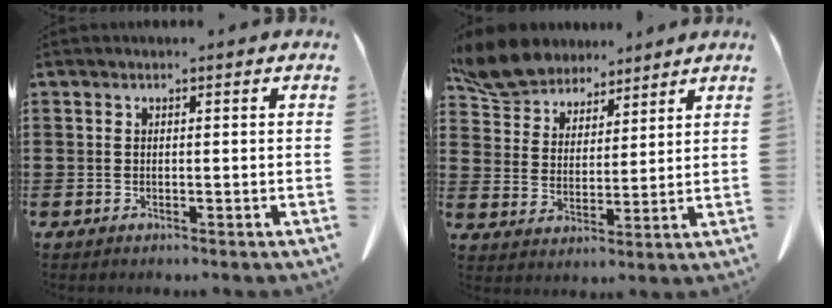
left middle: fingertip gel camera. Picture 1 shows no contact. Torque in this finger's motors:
{"motor_torque": [1.51, 0.62, 0.16, 0.07]}